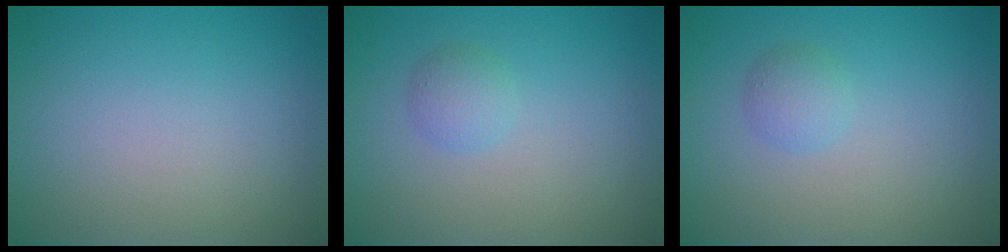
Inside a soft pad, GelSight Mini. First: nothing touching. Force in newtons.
{"total": 1.5, "press": 1.5, "slide": 0.0}
{"total": 1.5, "press": 1.5, "slide": 0.0}